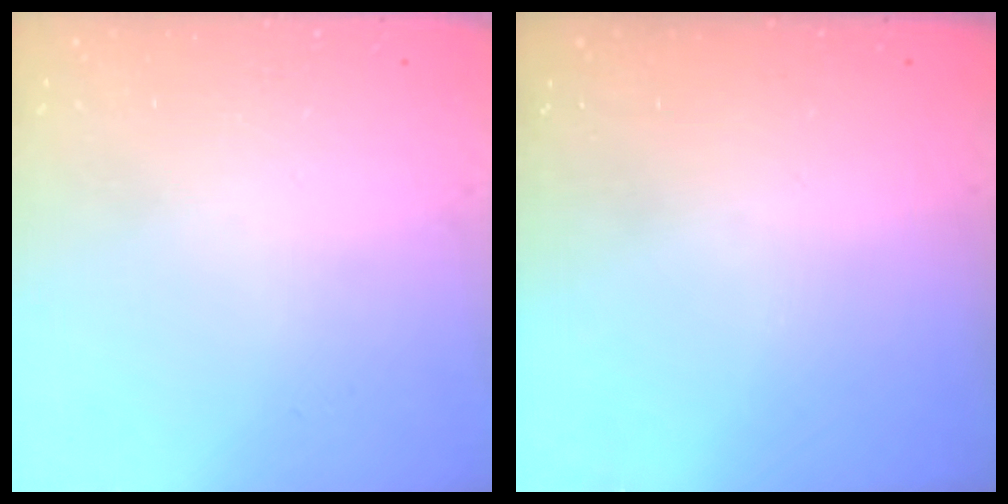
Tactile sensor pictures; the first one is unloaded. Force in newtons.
{"total": 0.0}